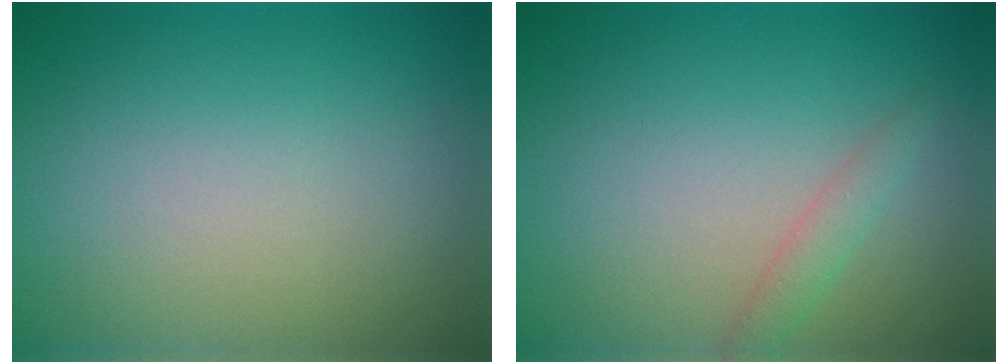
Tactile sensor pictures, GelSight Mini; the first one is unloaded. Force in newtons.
{"total": 1.3, "press": 1.3, "slide": 0.1}